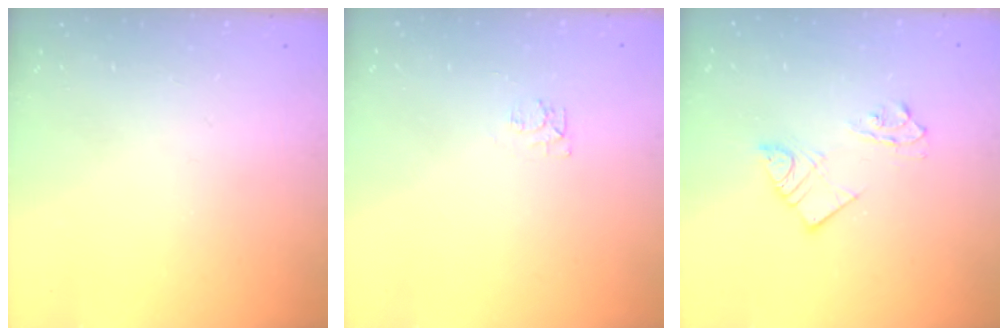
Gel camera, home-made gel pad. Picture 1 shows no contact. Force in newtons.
{"total": 4.6, "press": 4.5, "slide": 0.5}
{"total": 7.1, "press": 7.1, "slide": 0.2}